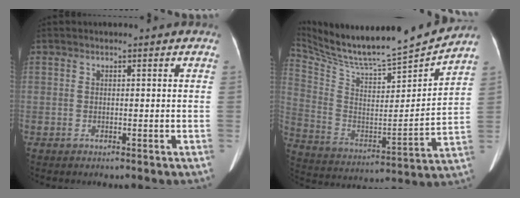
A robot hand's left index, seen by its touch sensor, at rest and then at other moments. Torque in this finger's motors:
{"motor_torque": [-0.08, -0.63, 0.00, 0.00]}